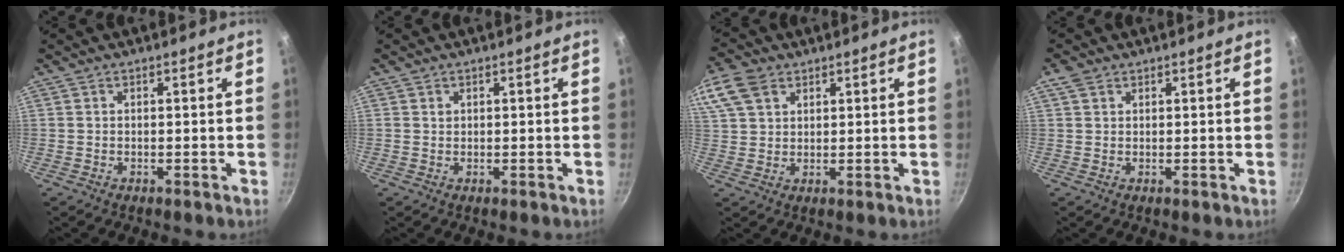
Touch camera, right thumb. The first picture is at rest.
{"total": 0.6, "force": [0.2, 0.5, 0.2], "torque": [0.000, 0.002, 0.003]}
{"total": 10.0, "force": [5.1, 6.7, 5.3], "torque": [-0.112, 0.012, 0.098]}
{"total": 2.2, "force": [1.2, 1.5, 1.1], "torque": [-0.019, 0.000, 0.023]}